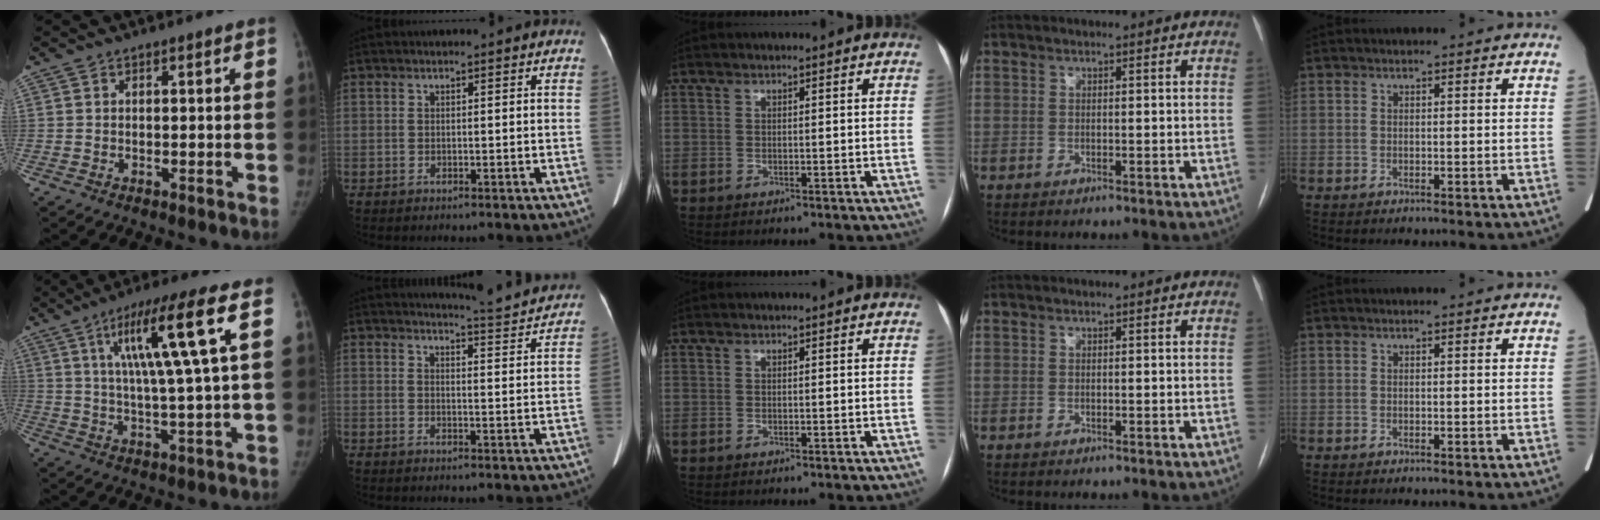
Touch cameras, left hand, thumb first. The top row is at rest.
{"thumb": {"total": 14.1, "force": [4.8, 0.3, 13.3], "torque": [-0.243, -0.006, 0.080]}, "index": {"total": 9.2, "force": [9.0, -0.5, 1.4], "torque": [-0.032, -0.019, 0.109]}}